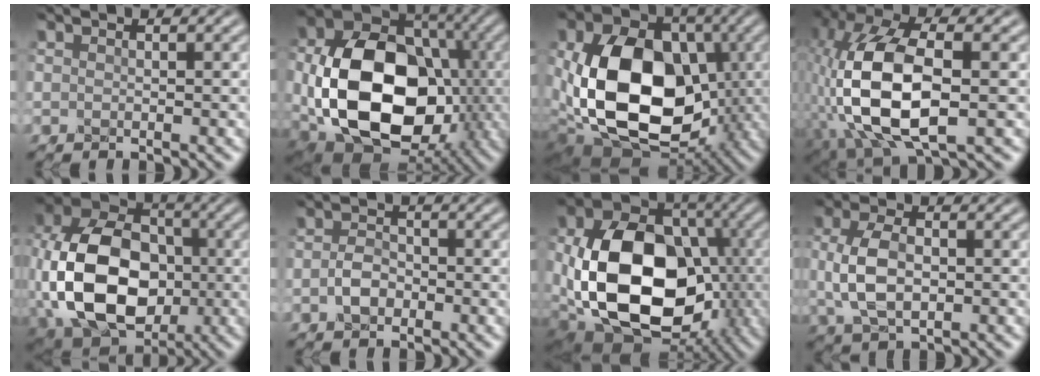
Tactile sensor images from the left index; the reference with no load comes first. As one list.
[{"total": 15.6, "force": [-2.4, 11.0, 10.8], "torque": [-0.196, -0.021, -0.052]}, {"total": 16.1, "force": [-1.9, 11.1, 11.6], "torque": [-0.227, -0.023, -0.043]}, {"total": 12.6, "force": [-2.6, 5.7, 11.0], "torque": [-0.238, 0.004, -0.057]}, {"total": 14.3, "force": [-2.1, 10.1, 9.9], "torque": [-0.208, -0.014, -0.043]}, {"total": 2.2, "force": [-1.2, 1.4, 1.2], "torque": [-0.022, 0.001, -0.029]}, {"total": 16.8, "force": [-2.3, 12.0, 11.5], "torque": [-0.219, -0.032, -0.037]}, {"total": 4.9, "force": [-0.5, 2.7, 4.0], "torque": [-0.088, 0.001, -0.010]}]